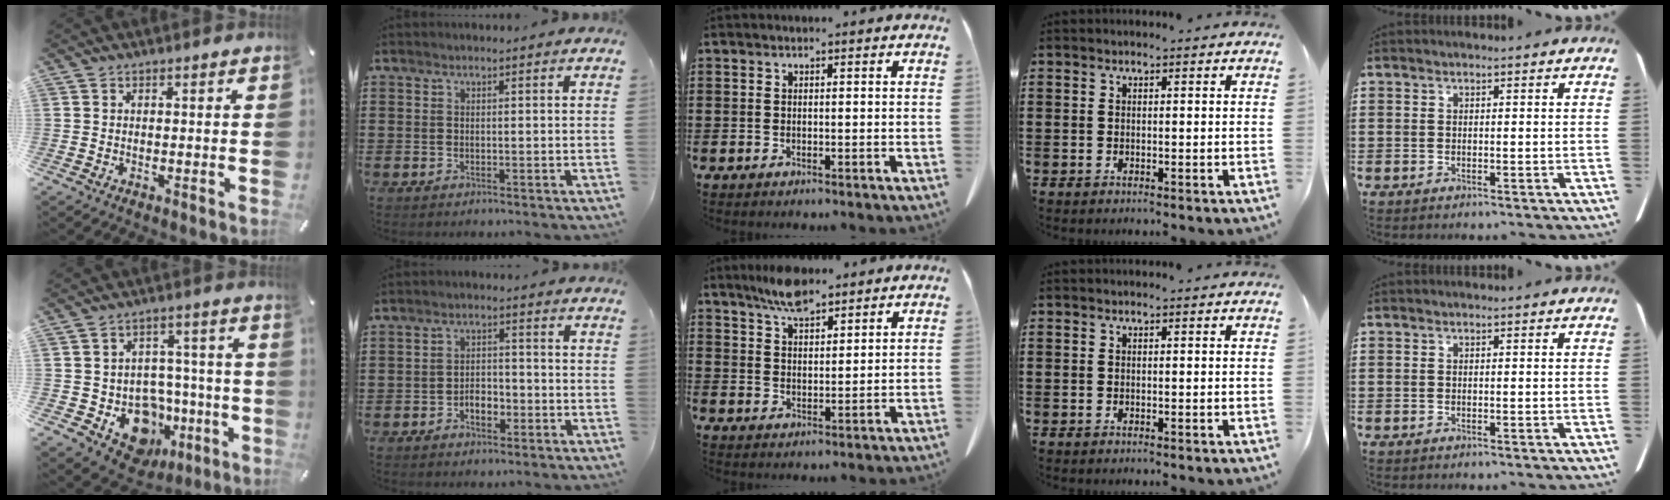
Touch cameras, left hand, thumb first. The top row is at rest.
{"thumb": {"total": 13.5, "force": [-4.8, 11.1, 6.0], "torque": [-0.062, 0.025, -0.063]}, "index": {"total": 3.3, "force": [-1.6, 1.9, 2.2], "torque": [-0.034, 0.000, -0.033]}, "middle": {"total": 5.6, "force": [4.7, 1.6, 2.6], "torque": [-0.063, -0.008, 0.087]}}